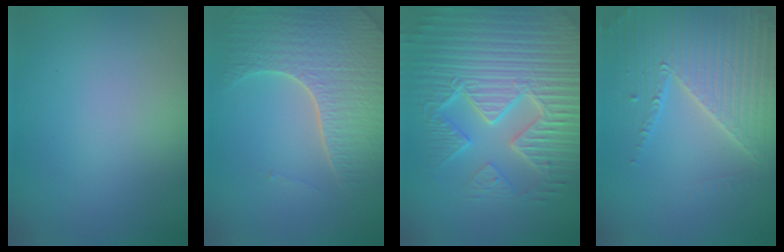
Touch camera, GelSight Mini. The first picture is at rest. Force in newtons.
{"total": 7.0, "press": 5.2, "slide": 4.7}
{"total": 9.5, "press": 6.7, "slide": 6.7}
{"total": 4.9, "press": 4.8, "slide": 1.2}